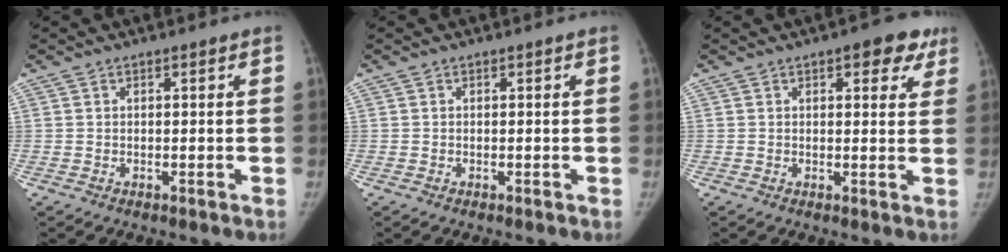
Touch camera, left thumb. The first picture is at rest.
{"total": 0.0}
{"total": 6.9, "force": [3.9, 3.1, 4.8], "torque": [-0.024, -0.010, 0.040]}